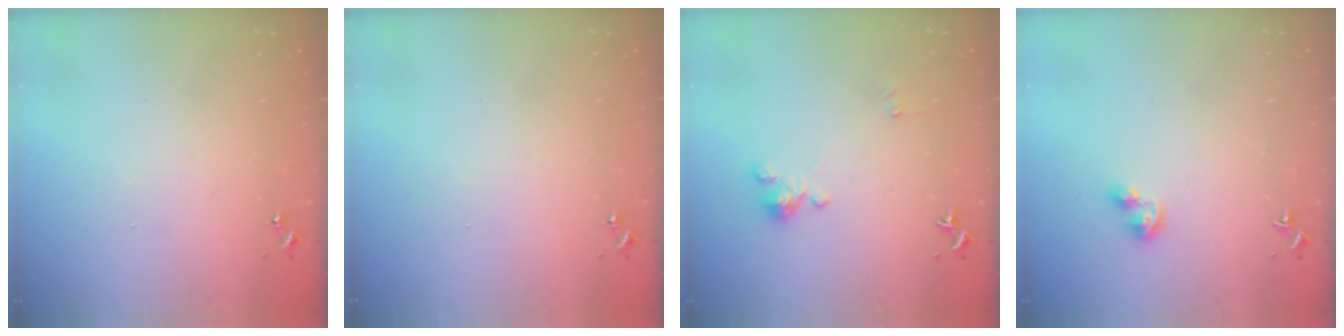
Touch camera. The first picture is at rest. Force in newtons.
{"total": 0.0}
{"total": 0.0}
{"total": 4.3, "press": 4.3, "slide": 0.5}